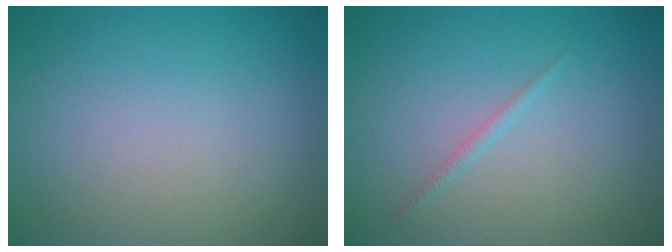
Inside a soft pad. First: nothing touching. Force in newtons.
{"total": 0.7, "press": 0.7, "slide": 0.0}